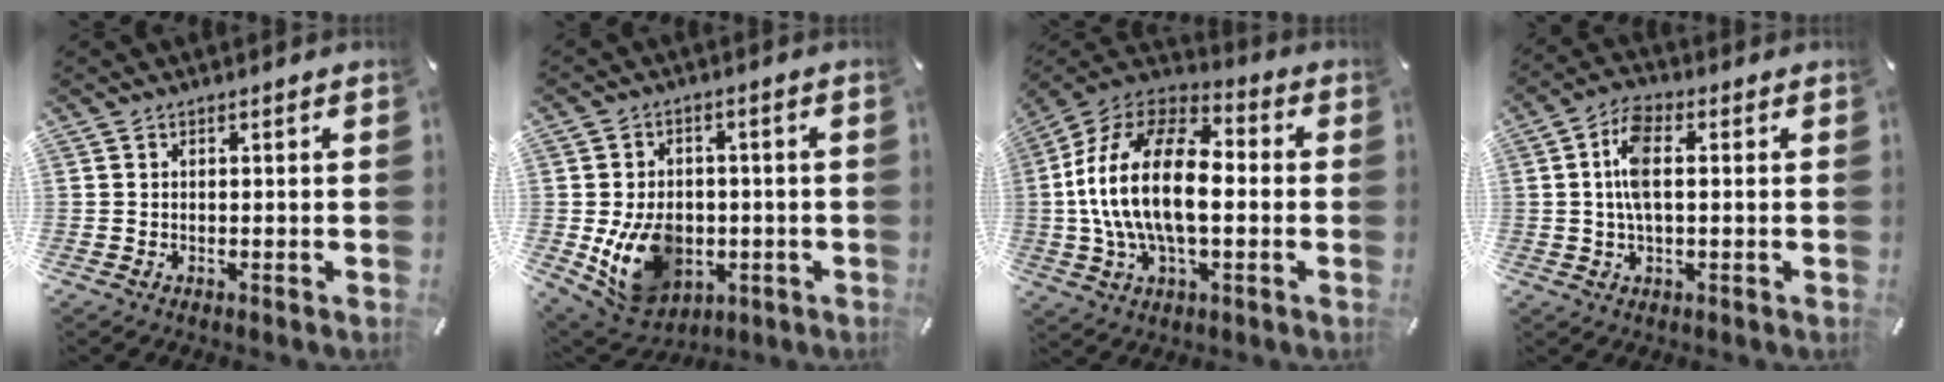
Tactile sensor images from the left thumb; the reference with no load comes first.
{"total": 13.9, "force": [-2.9, 10.8, 8.2], "torque": [-0.164, 0.003, -0.045]}
{"total": 21.1, "force": [-1.5, 12.0, 17.3], "torque": [-0.359, 0.014, -0.024]}
{"total": 8.2, "force": [0.8, 4.0, 7.2], "torque": [-0.148, 0.005, 0.009]}